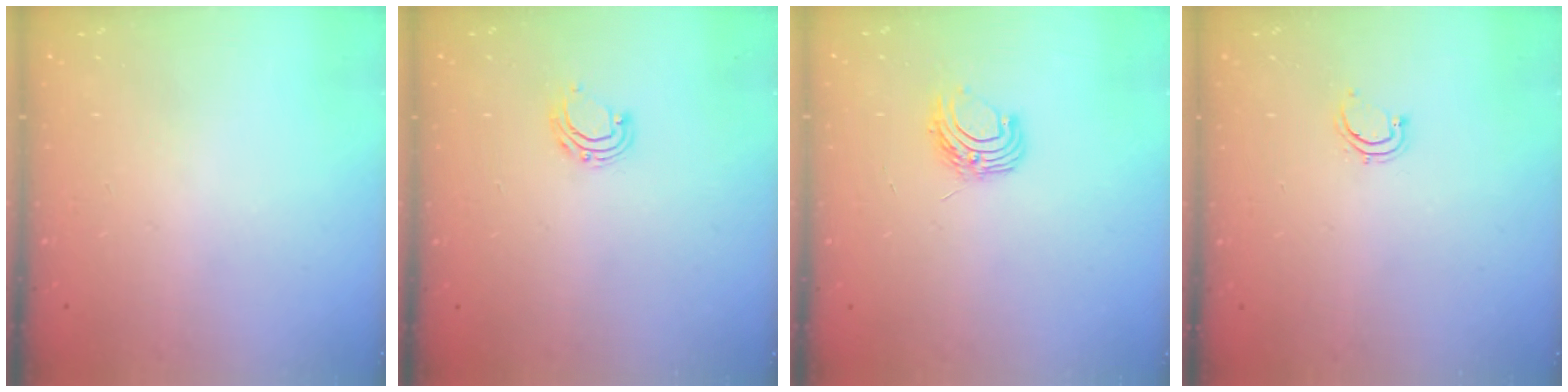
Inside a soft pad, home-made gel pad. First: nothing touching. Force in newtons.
{"total": 6.6, "press": 6.6, "slide": 0.7}
{"total": 6.9, "press": 6.9, "slide": 0.6}
{"total": 3.7, "press": 3.5, "slide": 1.2}